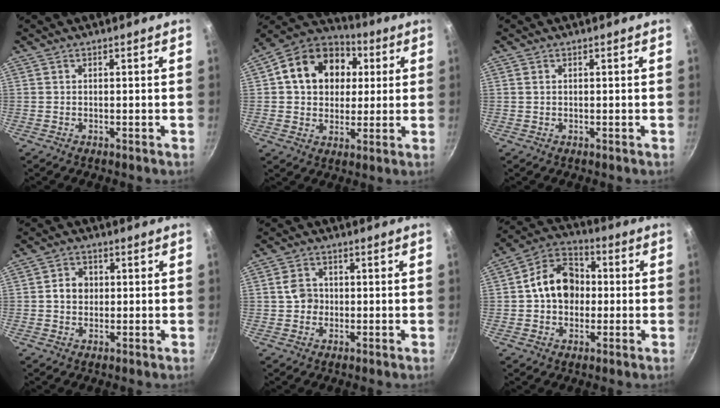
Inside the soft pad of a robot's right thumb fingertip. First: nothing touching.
{"total": 17.6, "force": [4.0, 13.8, 10.2], "torque": [-0.148, 0.021, 0.054]}
{"total": 0.5, "force": [0.2, 0.4, 0.3], "torque": [-0.005, 0.001, 0.004]}
{"total": 4.3, "force": [0.2, 3.7, 2.3], "torque": [-0.017, 0.007, -0.002]}
{"total": 4.1, "force": [-0.1, 3.6, 1.9], "torque": [-0.018, 0.010, -0.007]}
{"total": 12.5, "force": [0.3, 9.8, 7.8], "torque": [-0.093, 0.028, -0.013]}